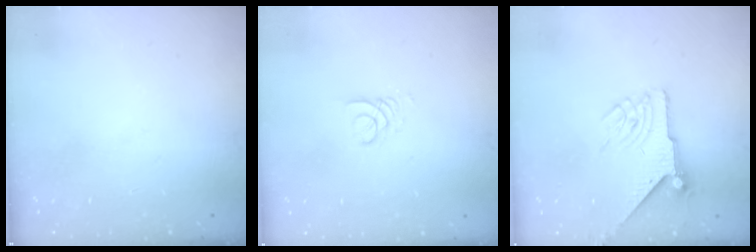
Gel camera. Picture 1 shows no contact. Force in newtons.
{"total": 2.6, "press": 2.6, "slide": 0.2}
{"total": 6.2, "press": 6.2, "slide": 0.2}